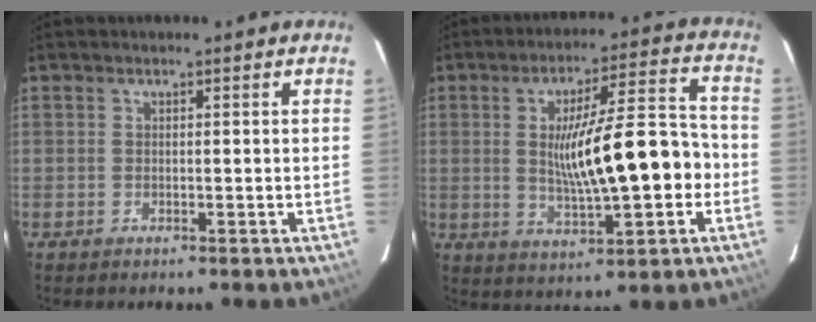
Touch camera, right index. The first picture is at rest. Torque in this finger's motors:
{"motor_torque": [0.69, 0.00, 0.70, 0.21]}